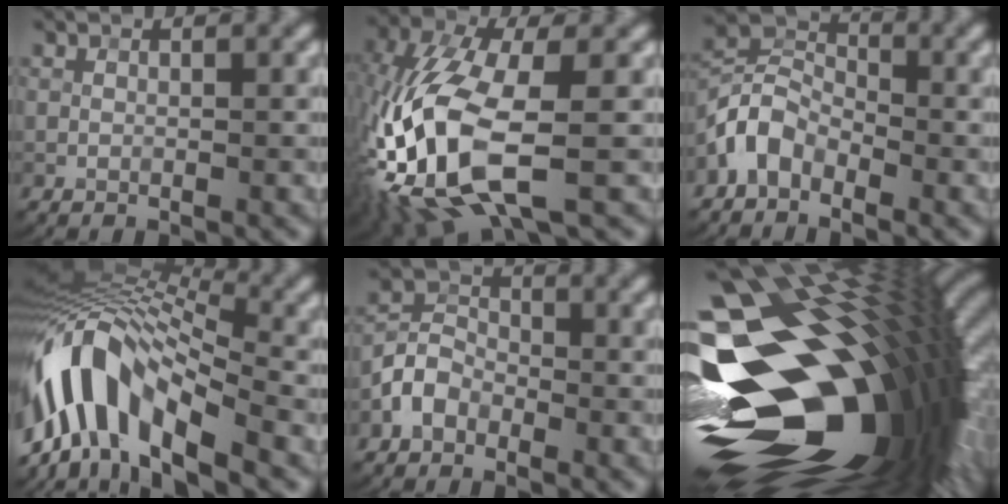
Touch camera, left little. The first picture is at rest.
{"total": 12.8, "force": [-4.2, 5.4, 10.9], "torque": [-0.267, -0.021, -0.083]}
{"total": 3.7, "force": [-2.8, 2.1, 1.1], "torque": [-0.028, 0.009, -0.073]}
{"total": 11.3, "force": [-4.8, 4.6, 9.1], "torque": [-0.163, 0.025, -0.098]}
{"total": 2.6, "force": [-2.0, 1.6, 0.5], "torque": [-0.008, 0.011, -0.046]}
{"total": 19.7, "force": [-2.3, 11.3, 16.0], "torque": [-0.277, -0.042, -0.037]}